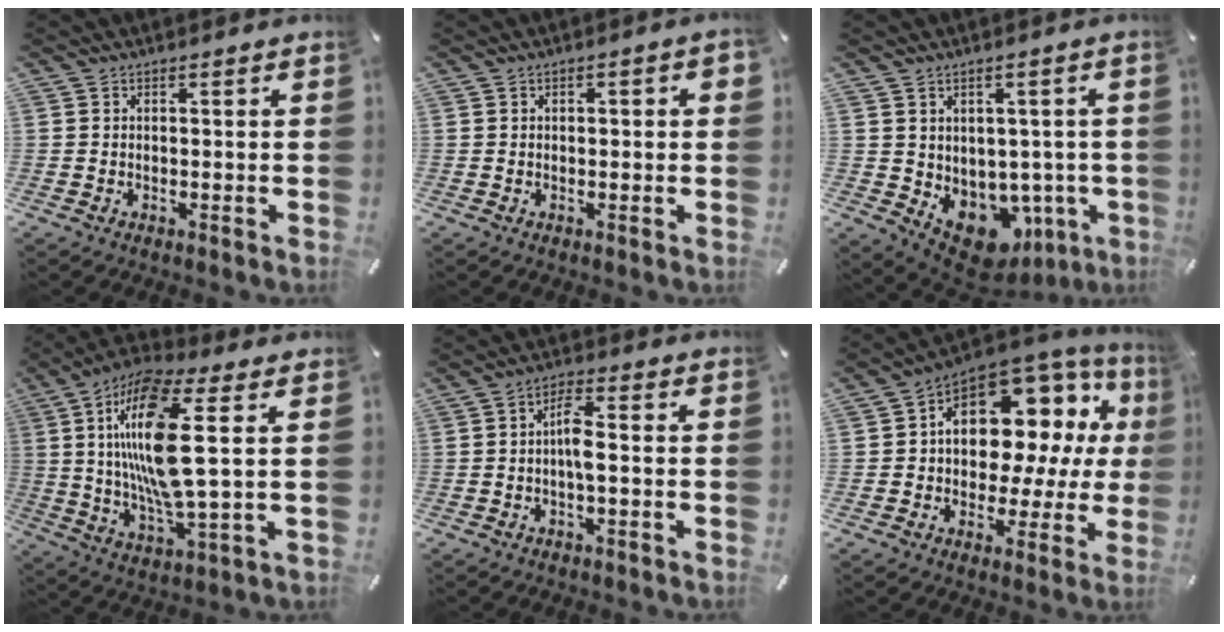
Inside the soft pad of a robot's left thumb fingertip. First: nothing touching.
{"total": 1.7, "force": [-0.1, 0.8, 1.5], "torque": [-0.019, 0.003, -0.004]}
{"total": 8.7, "force": [-2.9, 7.2, 3.9], "torque": [-0.038, -0.012, -0.034]}
{"total": 19.7, "force": [4.3, 5.7, 18.3], "torque": [-0.391, -0.019, 0.054]}
{"total": 5.5, "force": [-0.7, 1.9, 5.1], "torque": [-0.098, 0.008, -0.015]}
{"total": 12.7, "force": [3.2, 9.3, 8.0], "torque": [-0.111, -0.043, 0.061]}